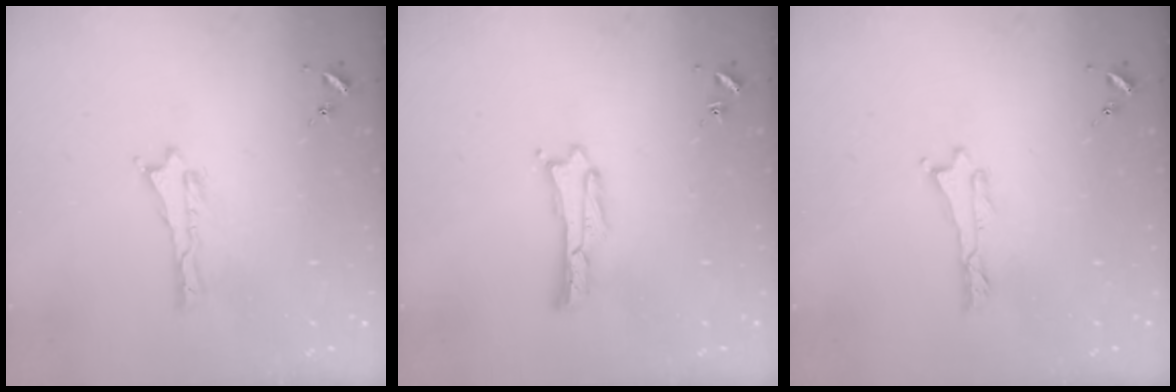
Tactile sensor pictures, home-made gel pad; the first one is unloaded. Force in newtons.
{"total": 0.0}
{"total": 0.0}